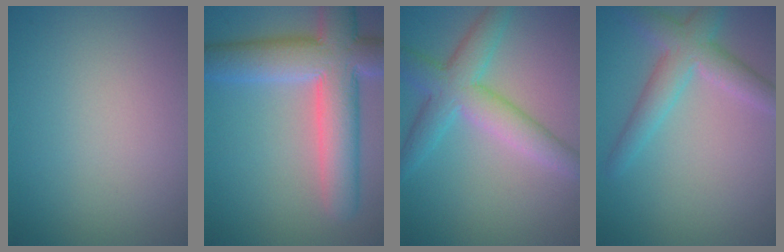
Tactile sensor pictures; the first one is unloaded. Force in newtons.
{"total": 9.0, "press": 9.0, "slide": 0.9}
{"total": 5.3, "press": 5.3, "slide": 0.1}
{"total": 4.1, "press": 4.1, "slide": 0.2}